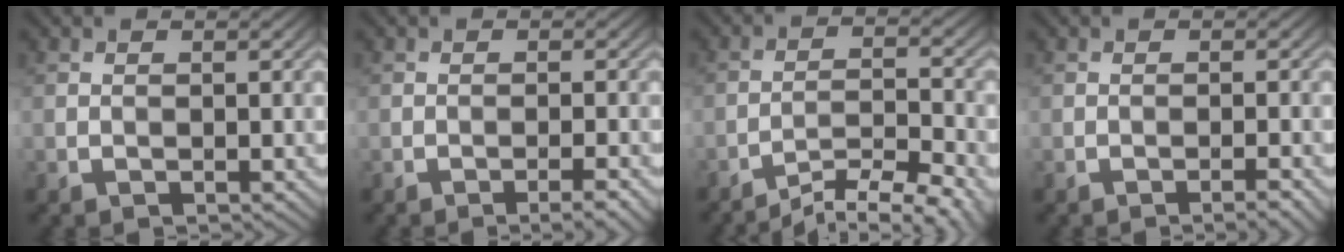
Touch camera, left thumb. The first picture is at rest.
{"total": 2.2, "force": [-1.5, -0.2, 1.6], "torque": [-0.030, 0.006, -0.027]}
{"total": 6.4, "force": [-5.8, 0.3, 2.9], "torque": [-0.050, 0.009, -0.093]}
{"total": 1.6, "force": [-1.2, -0.3, 1.0], "torque": [-0.018, 0.003, -0.022]}